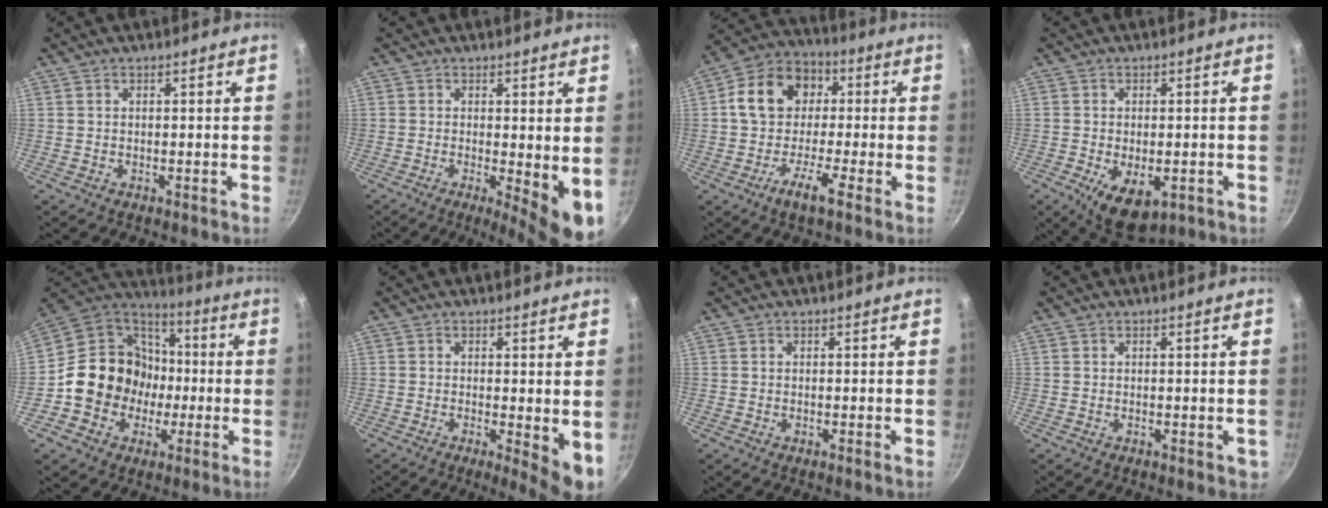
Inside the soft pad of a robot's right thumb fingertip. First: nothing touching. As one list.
[{"total": 8.1, "force": [-0.8, 2.2, 7.7], "torque": [-0.095, -0.013, -0.006]}, {"total": 12.6, "force": [-1.4, 9.0, 8.8], "torque": [-0.118, 0.048, -0.049]}, {"total": 9.1, "force": [-2.9, 5.0, 7.0], "torque": [-0.088, -0.003, -0.028]}, {"total": 17.8, "force": [-2.6, 16.2, 7.1], "torque": [-0.081, 0.042, -0.046]}, {"total": 6.1, "force": [-0.6, 1.7, 5.8], "torque": [-0.075, -0.012, -0.005]}, {"total": 0.0}, {"total": 1.0, "force": [-0.1, 0.5, 0.9], "torque": [-0.005, 0.000, -0.002]}]